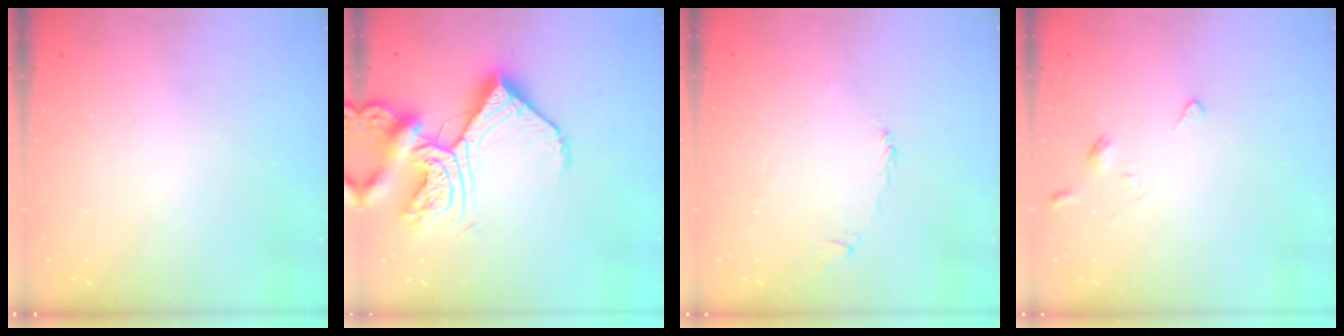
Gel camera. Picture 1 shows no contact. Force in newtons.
{"total": 18.1, "press": 18.0, "slide": 1.9}
{"total": 2.3, "press": 2.3, "slide": 0.3}
{"total": 2.8, "press": 2.8, "slide": 0.6}